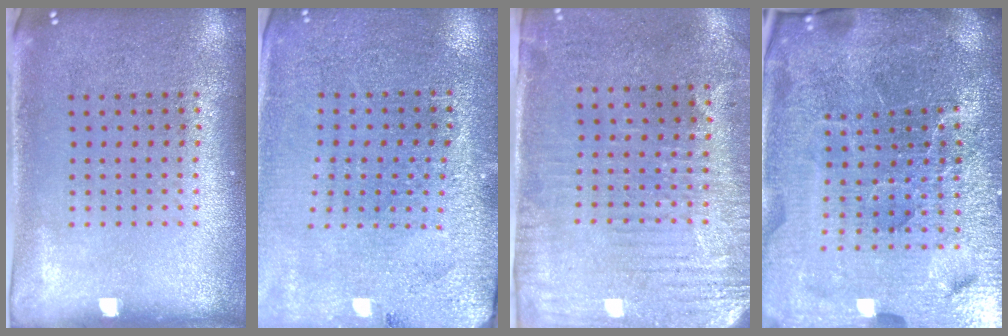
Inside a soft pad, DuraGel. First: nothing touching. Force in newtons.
{"total": 2.8, "press": 2.8, "slide": 0.2}
{"total": 3.1, "press": 2.7, "slide": 1.5}
{"total": 7.1, "press": 6.2, "slide": 3.5}